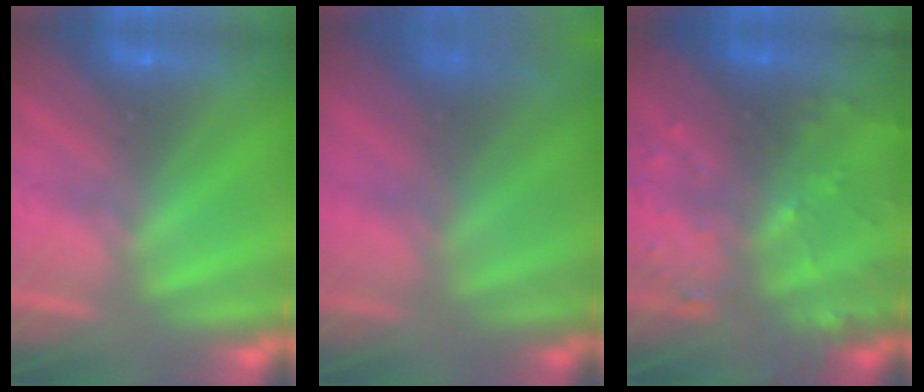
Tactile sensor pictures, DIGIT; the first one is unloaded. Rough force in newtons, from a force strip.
{"total": 11.3}
{"total": 5.9}